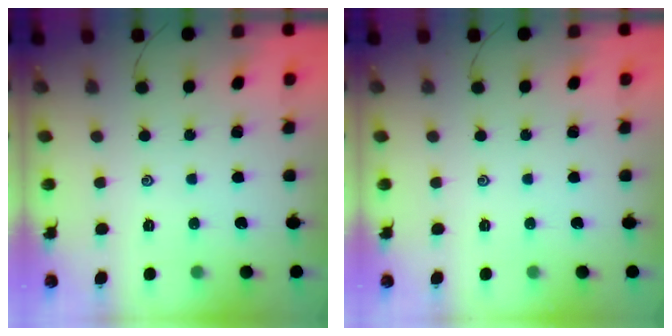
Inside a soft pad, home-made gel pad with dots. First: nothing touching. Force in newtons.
{"total": 0.0}